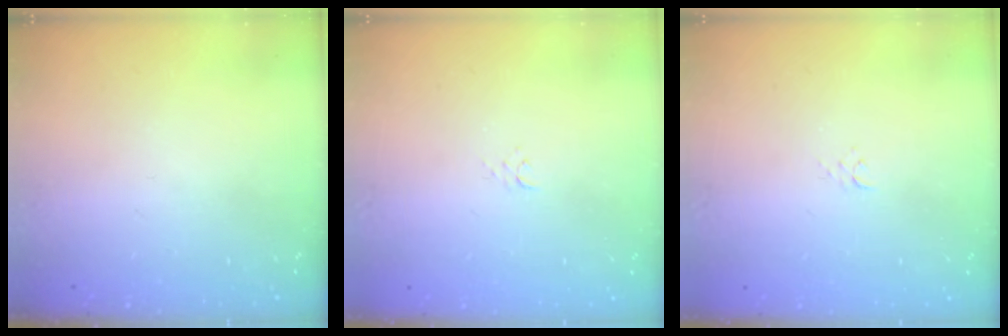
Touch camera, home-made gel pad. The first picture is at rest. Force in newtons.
{"total": 3.1, "press": 3.1, "slide": 0.2}
{"total": 3.1, "press": 3.1, "slide": 0.2}